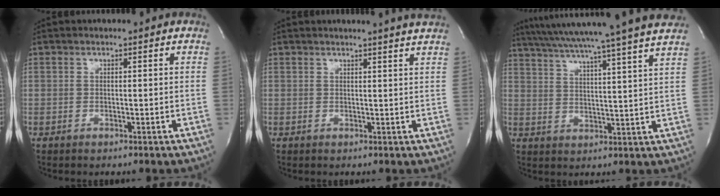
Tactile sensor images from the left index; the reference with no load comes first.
{"total": 4.6, "force": [4.2, -1.0, 1.6], "torque": [-0.022, -0.007, 0.032]}
{"total": 22.0, "force": [19.1, -1.9, 10.8], "torque": [-0.187, -0.019, 0.257]}